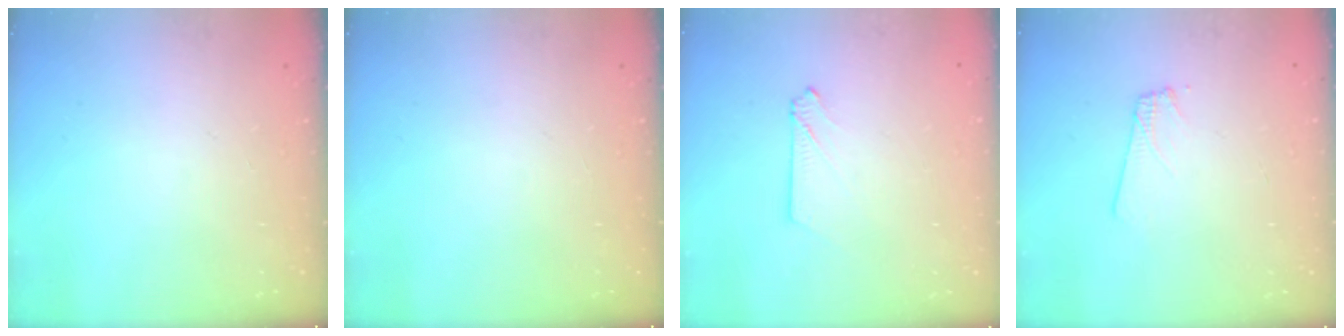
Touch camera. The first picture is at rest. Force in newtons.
{"total": 0.0}
{"total": 2.1, "press": 2.1, "slide": 0.3}
{"total": 3.2, "press": 3.2, "slide": 0.4}